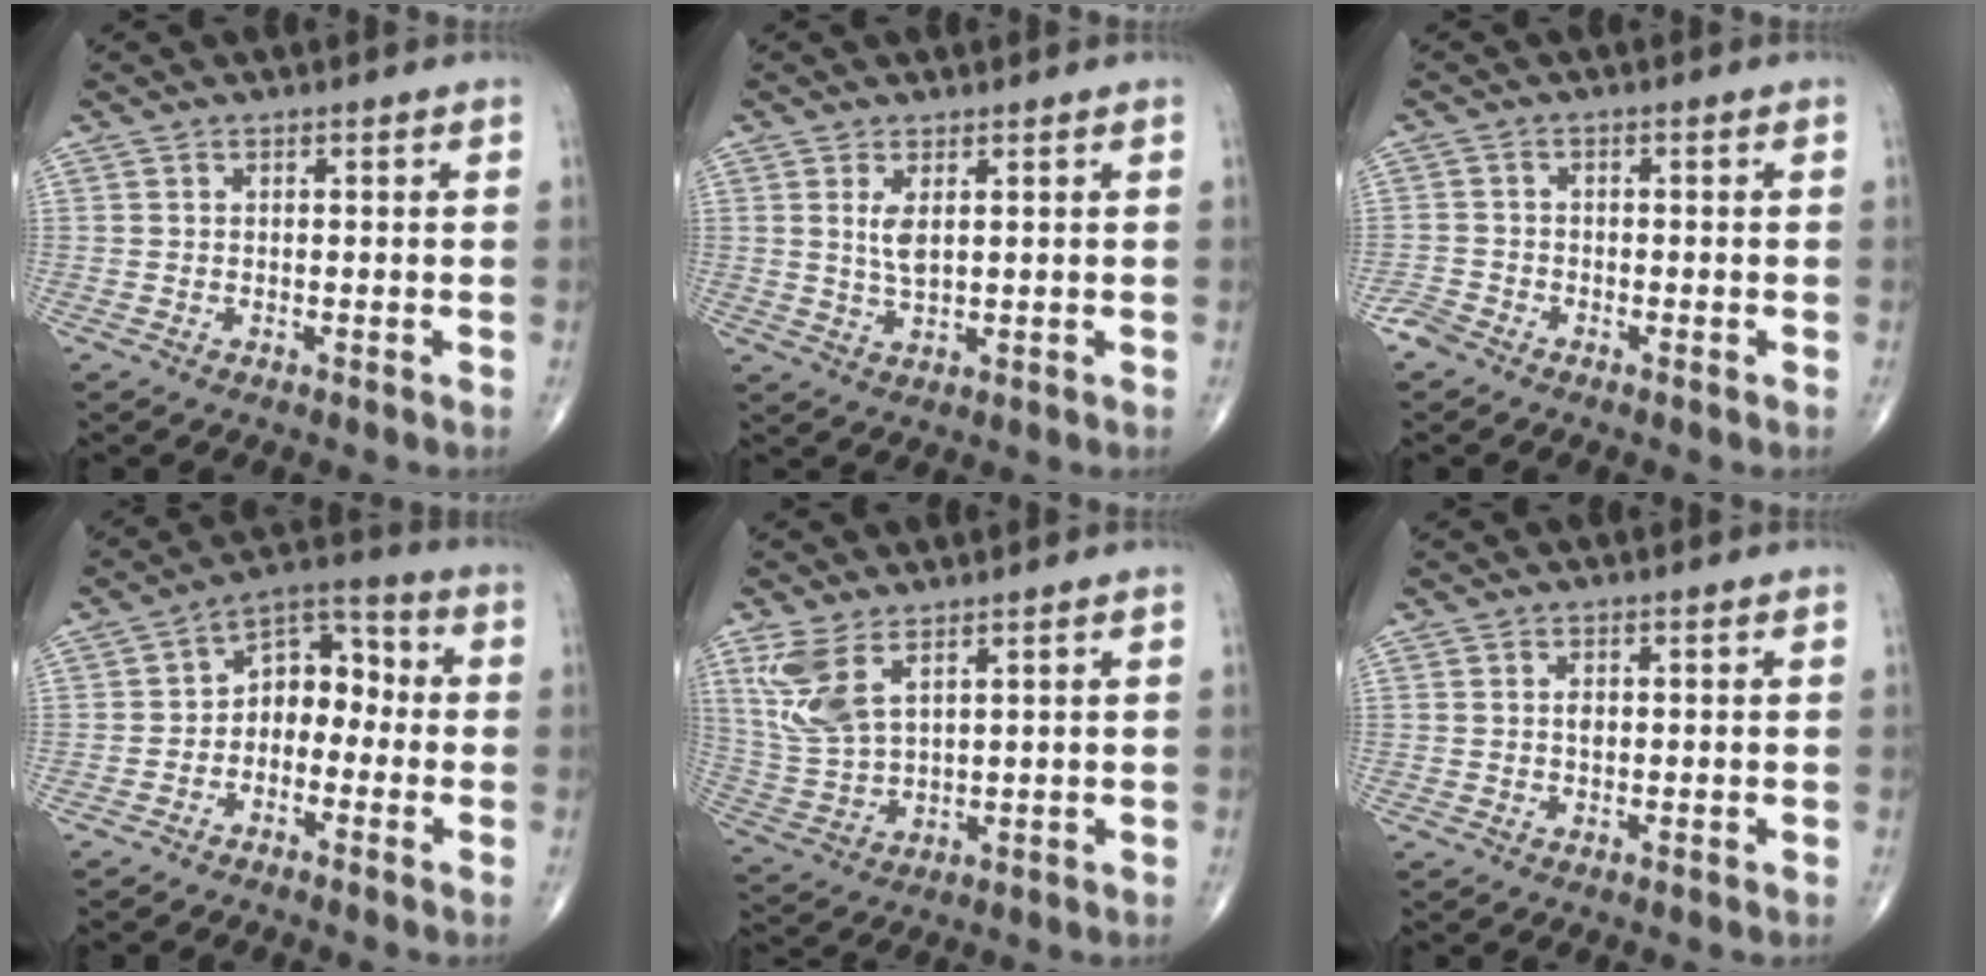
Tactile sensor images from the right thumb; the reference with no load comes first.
{"total": 3.6, "force": [1.1, 1.3, 3.1], "torque": [-0.063, -0.012, 0.028]}
{"total": 2.3, "force": [-1.9, 1.2, 0.4], "torque": [-0.006, 0.002, -0.043]}
{"total": 8.7, "force": [-1.5, 6.1, 6.0], "torque": [-0.059, 0.046, -0.043]}
{"total": 8.9, "force": [4.7, 3.9, 6.4], "torque": [-0.146, -0.015, 0.109]}
{"total": 1.1, "force": [0.2, 0.7, 0.9], "torque": [-0.014, 0.000, 0.004]}